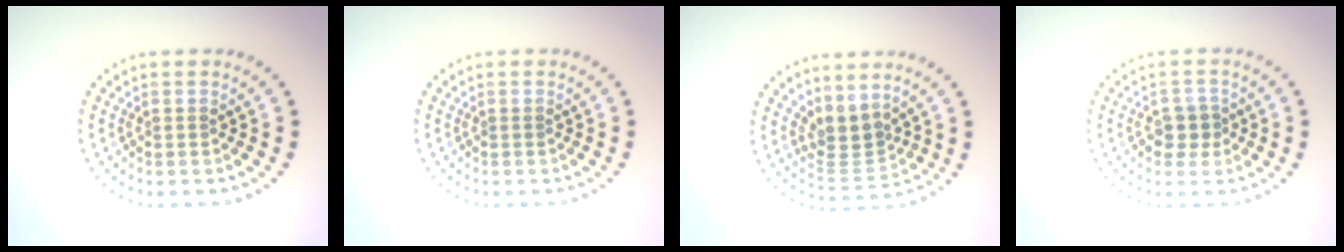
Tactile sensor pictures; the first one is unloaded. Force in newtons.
{"total": 0.0}
{"total": 2.9, "press": 2.1, "slide": 2.0}
{"total": 1.8, "press": 1.7, "slide": 0.6}